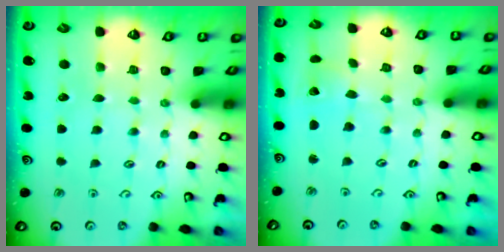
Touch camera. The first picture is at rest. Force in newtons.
{"total": 1.9, "press": 1.9, "slide": 0.1}